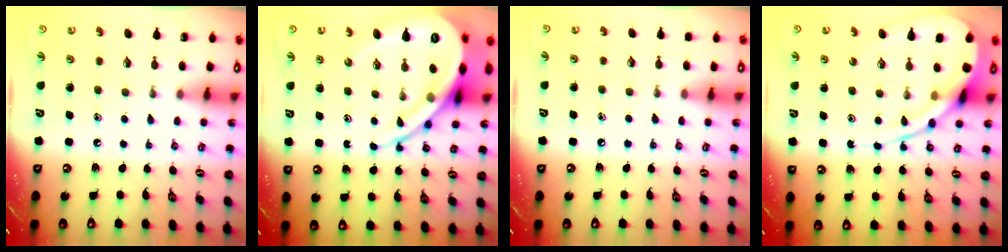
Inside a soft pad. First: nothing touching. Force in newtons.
{"total": 16.8, "press": 16.7, "slide": 1.9}
{"total": 4.8, "press": 4.8, "slide": 0.7}
{"total": 12.0, "press": 12.0, "slide": 0.9}